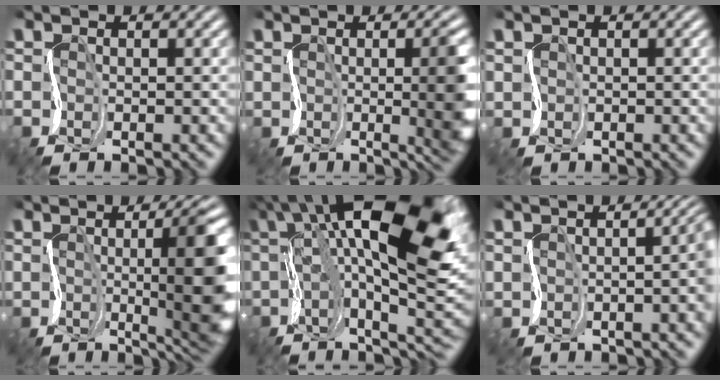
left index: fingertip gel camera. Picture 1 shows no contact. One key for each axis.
{"total": 5.8, "fx": 0.7, "fy": 1.8, "fz": 5.4, "tx": -0.052, "ty": -0.005, "tz": 0.018}
{"total": 1.4, "fx": 0.5, "fy": -0.1, "fz": -1.3, "tx": 0.013, "ty": 0.003, "tz": 0.018}
{"total": 8.0, "fx": 1.0, "fy": 1.7, "fz": 7.8, "tx": -0.102, "ty": -0.007, "tz": 0.031}
{"total": 17.5, "fx": 6.0, "fy": 6.4, "fz": 15.1, "tx": -0.259, "ty": 0.022, "tz": 0.125}
{"total": 2.7, "fx": 0.2, "fy": 0.7, "fz": 2.6, "tx": -0.017, "ty": 0.000, "tz": 0.007}